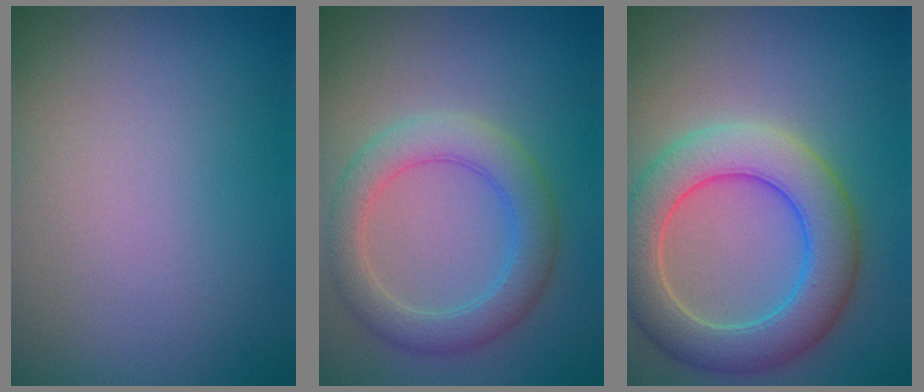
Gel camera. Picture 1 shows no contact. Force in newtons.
{"total": 4.2, "press": 4.2, "slide": 0.3}
{"total": 6.9, "press": 6.9, "slide": 0.5}